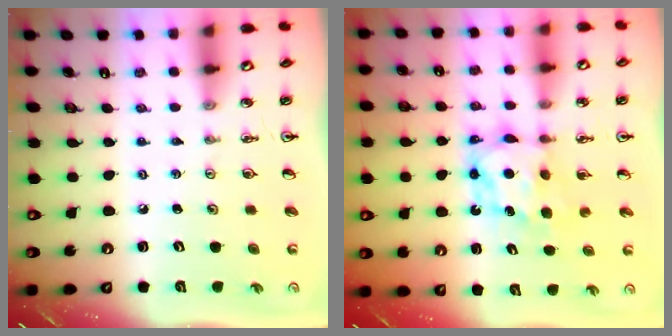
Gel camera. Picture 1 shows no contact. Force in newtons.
{"total": 6.9, "press": 6.8, "slide": 0.4}